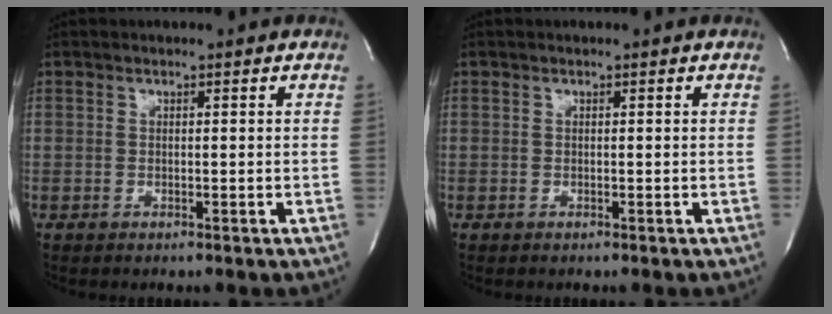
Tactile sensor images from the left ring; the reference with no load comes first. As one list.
[{"total": 0.0}]